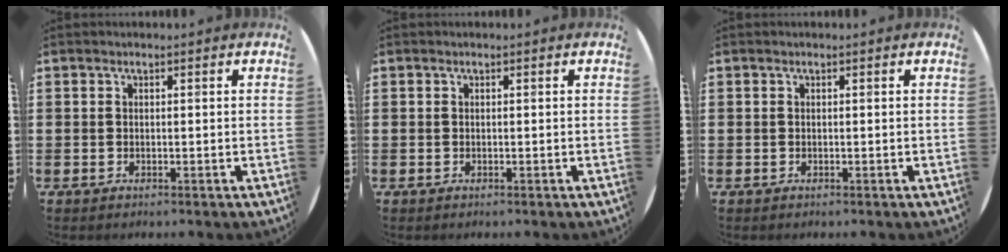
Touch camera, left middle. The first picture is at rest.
{"total": 0.0}
{"total": 0.0}